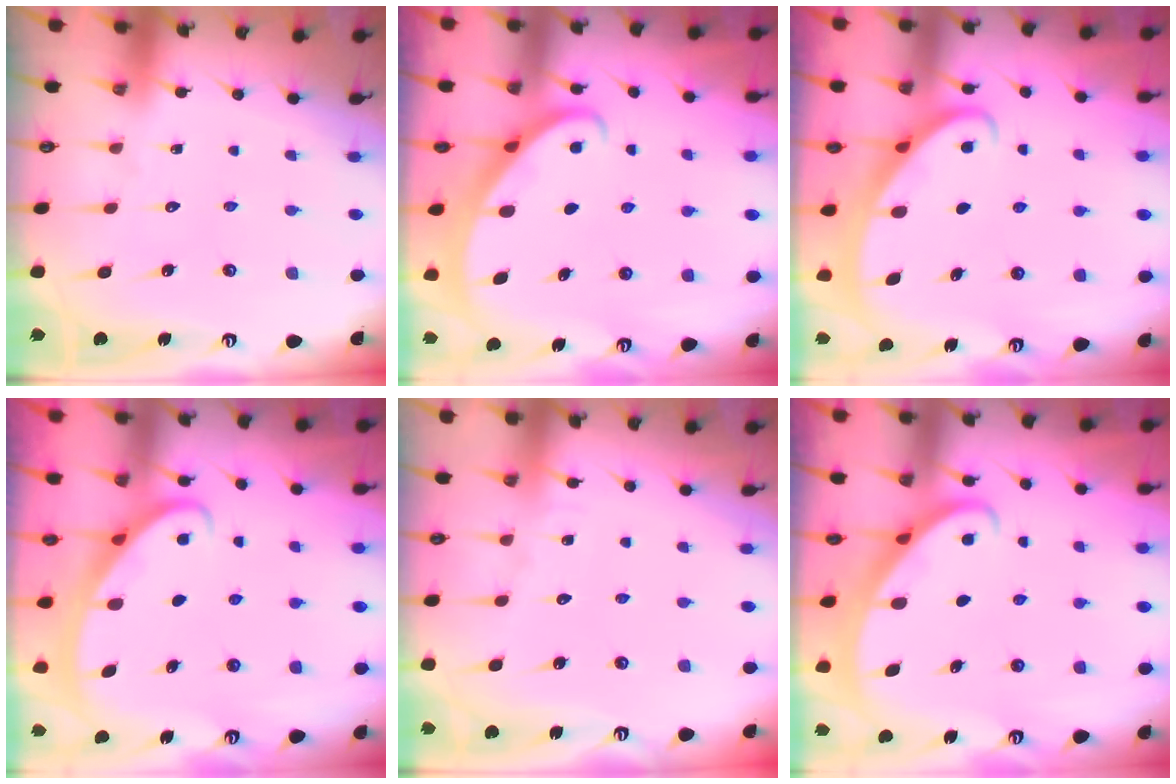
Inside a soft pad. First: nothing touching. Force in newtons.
{"total": 2.2, "press": 2.2, "slide": 0.2}
{"total": 2.5, "press": 2.5, "slide": 0.4}
{"total": 2.7, "press": 2.7, "slide": 0.4}
{"total": 3.6, "press": 3.6, "slide": 0.4}
{"total": 2.2, "press": 2.2, "slide": 0.2}